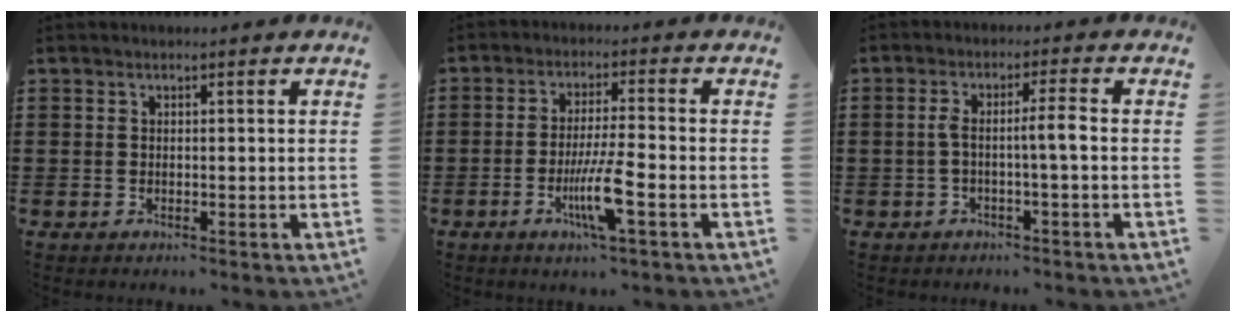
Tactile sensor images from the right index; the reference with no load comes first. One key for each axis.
{"total": 7.2, "fx": -2.8, "fy": 0.5, "fz": 6.7, "tx": -0.134, "ty": -0.018, "tz": -0.053}
{"total": 4.0, "fx": -0.6, "fy": 0.1, "fz": 4.0, "tx": -0.075, "ty": 0.001, "tz": -0.015}